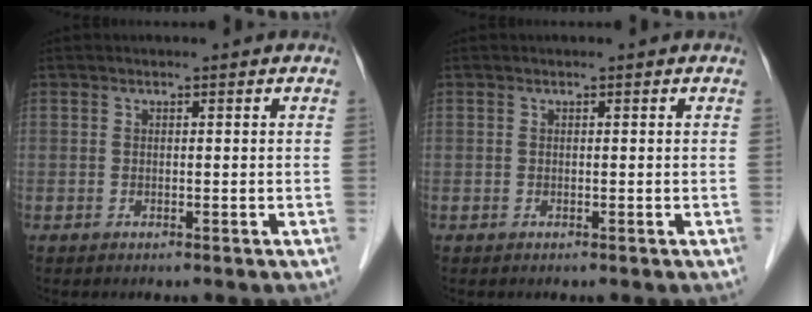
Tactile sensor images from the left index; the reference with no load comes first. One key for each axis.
{"total": 0.0}